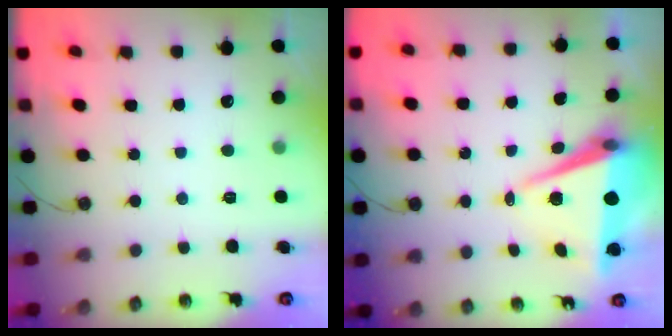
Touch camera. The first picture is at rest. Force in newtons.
{"total": 8.7, "press": 7.5, "slide": 4.3}